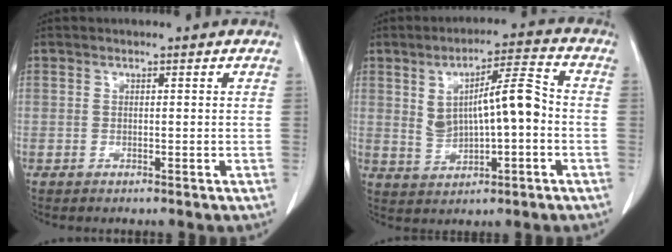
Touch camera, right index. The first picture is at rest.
{"total": 9.2, "force": [0.5, 2.4, 8.9], "torque": [-0.147, 0.019, 0.013]}